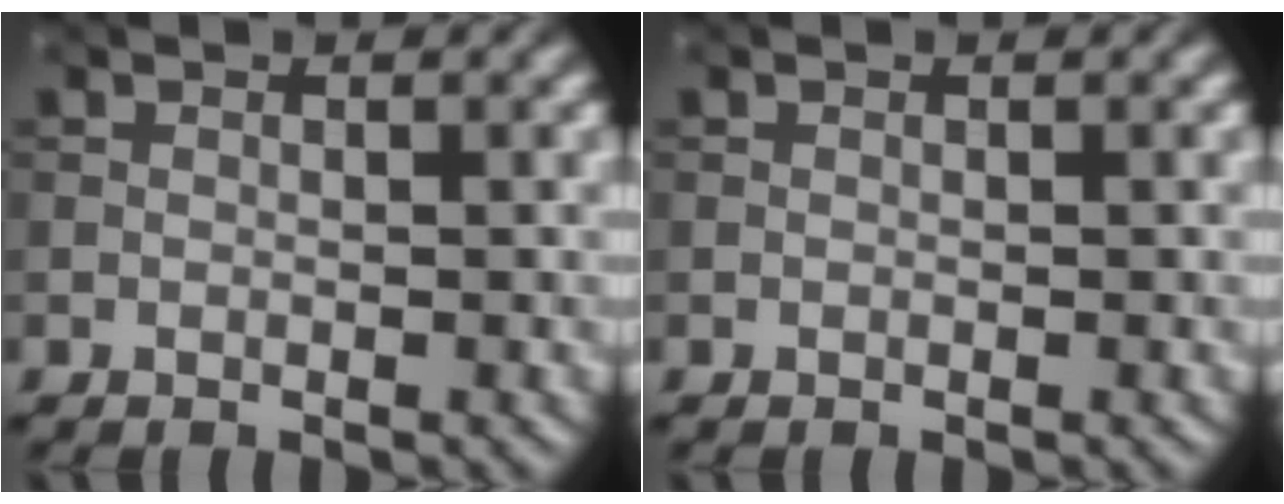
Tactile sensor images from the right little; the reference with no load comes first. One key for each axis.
{"total": 0.0}